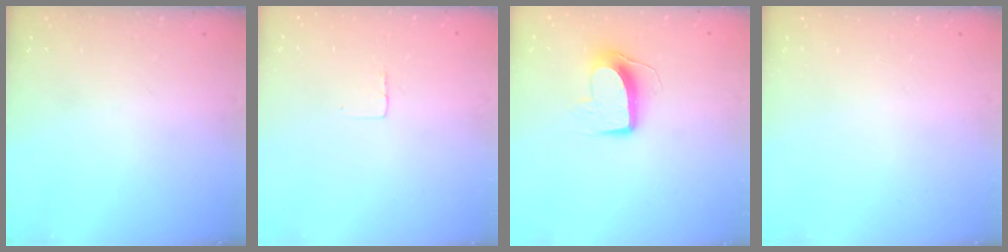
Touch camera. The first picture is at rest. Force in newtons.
{"total": 2.3, "press": 2.3, "slide": 0.1}
{"total": 9.7, "press": 9.7, "slide": 0.6}
{"total": 0.0}